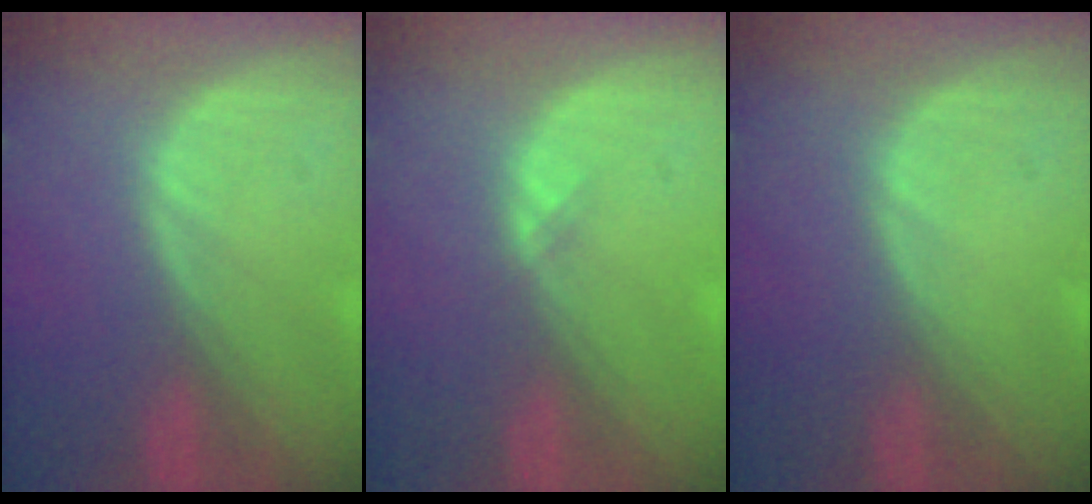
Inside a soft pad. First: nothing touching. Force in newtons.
{"total": 0.8, "press": 0.5, "slide": 0.6}
{"total": 0.0}